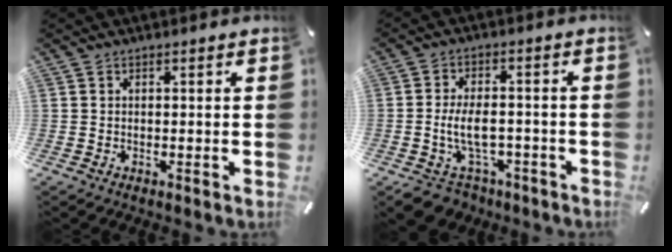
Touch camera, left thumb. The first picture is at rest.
{"total": 9.2, "force": [-2.6, 6.3, 6.2], "torque": [-0.128, 0.018, -0.042]}